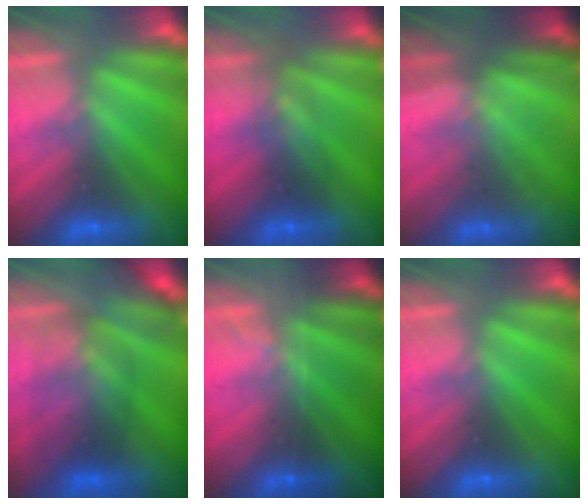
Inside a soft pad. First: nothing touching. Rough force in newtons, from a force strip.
{"total": 2.9}
{"total": 1.3}
{"total": 2.7}
{"total": 1.6}
{"total": 0.0}